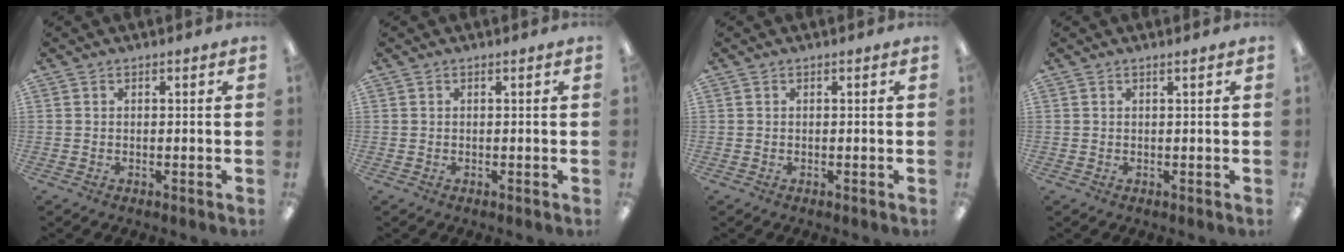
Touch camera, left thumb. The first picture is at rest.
{"total": 0.0}
{"total": 0.0}
{"total": 0.7, "force": [0.4, -0.1, 0.6], "torque": [-0.010, -0.002, 0.007]}